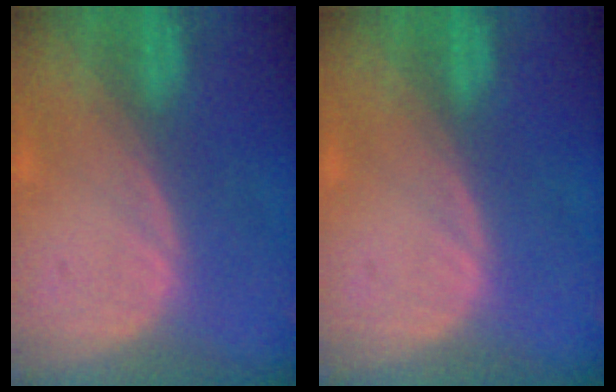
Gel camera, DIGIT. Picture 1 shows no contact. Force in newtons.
{"total": 0.0}